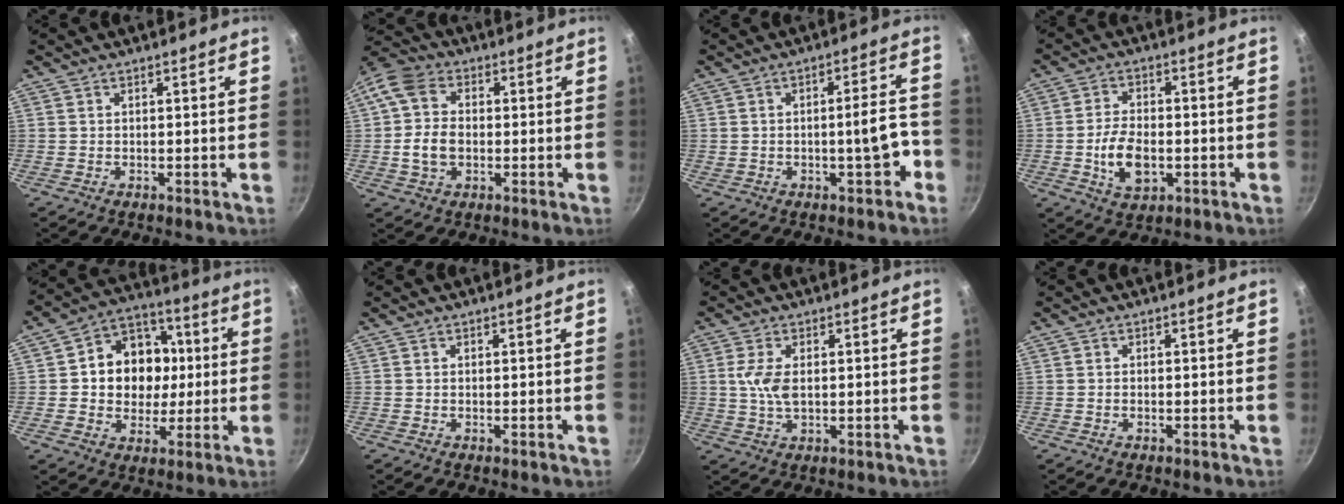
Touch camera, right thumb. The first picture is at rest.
{"total": 9.9, "force": [-0.2, 7.4, 6.6], "torque": [-0.119, 0.016, -0.017]}
{"total": 6.6, "force": [-2.6, 2.0, 5.7], "torque": [-0.053, 0.035, -0.028]}
{"total": 8.9, "force": [-1.9, 5.2, 7.0], "torque": [-0.120, 0.011, -0.032]}
{"total": 15.0, "force": [1.2, 12.7, 8.0], "torque": [-0.088, 0.016, 0.012]}
{"total": 0.0}
{"total": 5.4, "force": [0.8, 2.7, 4.6], "torque": [-0.096, 0.001, 0.016]}
{"total": 0.6, "force": [-0.2, 0.2, 0.5], "torque": [-0.011, 0.002, -0.004]}